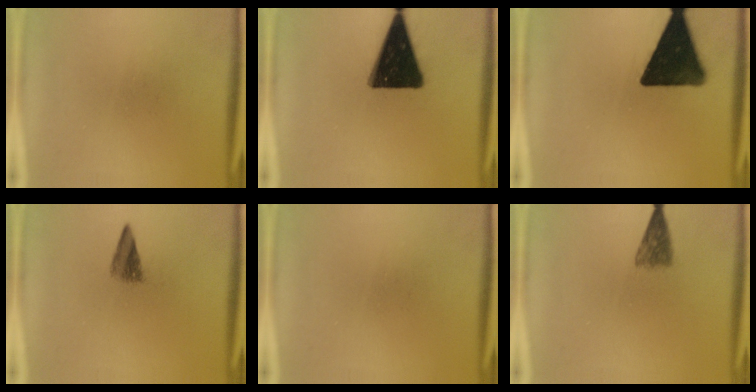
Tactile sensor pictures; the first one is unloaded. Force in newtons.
{"total": 17.6}
{"total": 17.2}
{"total": 2.9}
{"total": 0.0}
{"total": 3.4}